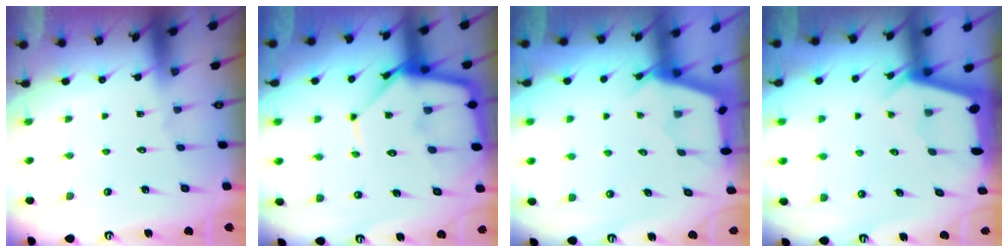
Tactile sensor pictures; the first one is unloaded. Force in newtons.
{"total": 14.2, "press": 14.1, "slide": 1.2}
{"total": 2.9, "press": 2.8, "slide": 0.4}
{"total": 2.3, "press": 2.3, "slide": 0.3}